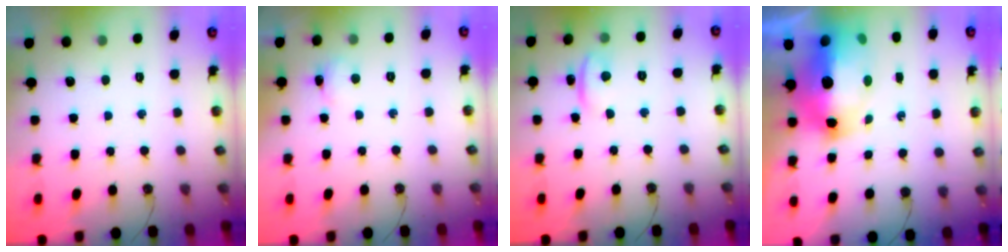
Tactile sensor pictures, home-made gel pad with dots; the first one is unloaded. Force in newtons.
{"total": 2.7, "press": 2.6, "slide": 0.7}
{"total": 11.6, "press": 2.8, "slide": 11.2}
{"total": 20.3, "press": 20.2, "slide": 2.1}